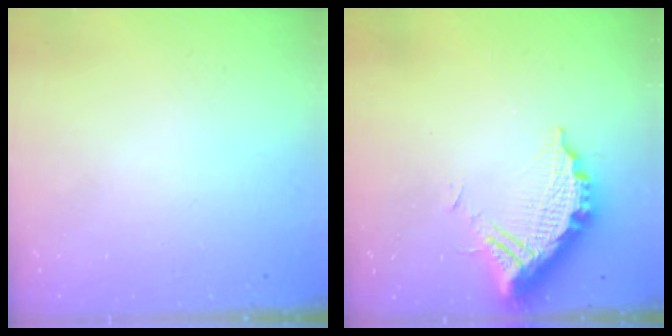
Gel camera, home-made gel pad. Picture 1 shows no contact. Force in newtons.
{"total": 13.7, "press": 13.7, "slide": 1.0}